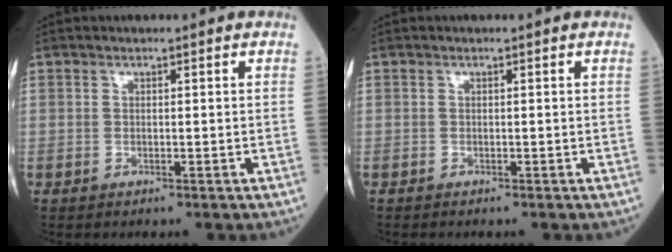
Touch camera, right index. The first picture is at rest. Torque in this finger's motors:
{"motor_torque": [-0.03, -0.03, 0.02, 0.01]}